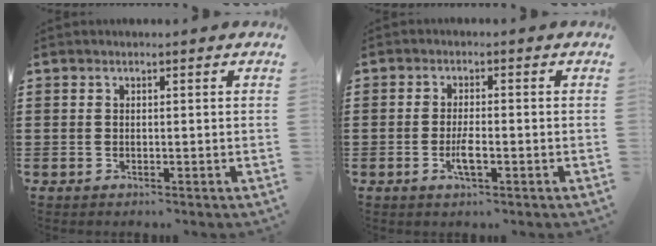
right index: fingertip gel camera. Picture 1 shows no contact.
{"total": 3.2, "force": [-1.1, 0.8, 3.0], "torque": [-0.056, -0.003, -0.020]}